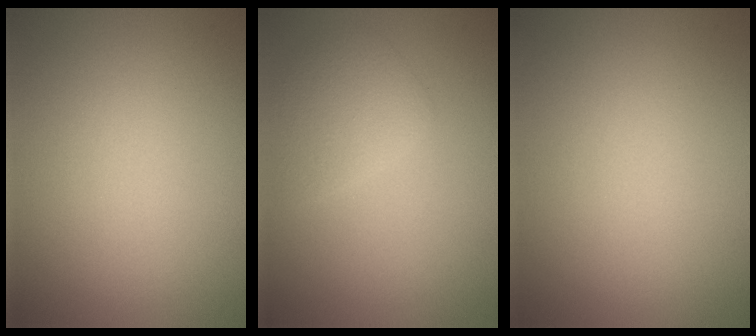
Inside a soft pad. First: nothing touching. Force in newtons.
{"total": 2.2, "press": 2.2, "slide": 0.0}
{"total": 0.0}